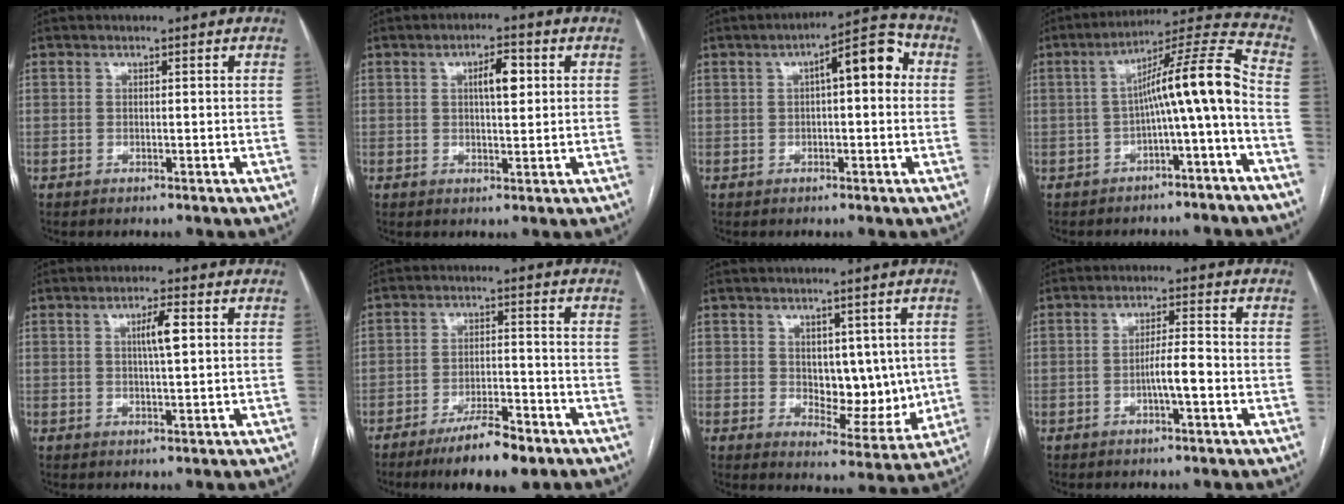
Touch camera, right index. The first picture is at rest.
{"total": 4.4, "force": [1.3, 1.2, 4.0], "torque": [-0.067, 0.009, 0.020]}
{"total": 8.3, "force": [1.6, 2.2, 7.8], "torque": [-0.108, 0.037, 0.018]}
{"total": 11.5, "force": [-2.4, -0.4, 11.2], "torque": [-0.166, 0.037, -0.039]}
{"total": 3.8, "force": [0.9, 0.2, 3.7], "torque": [-0.063, 0.002, 0.014]}
{"total": 8.8, "force": [-6.2, 2.0, 5.9], "torque": [-0.098, -0.008, -0.100]}
{"total": 8.5, "force": [0.8, 4.8, 7.1], "torque": [-0.085, -0.006, 0.027]}
{"total": 4.4, "force": [-1.5, 0.3, 4.2], "torque": [-0.075, 0.005, -0.025]}